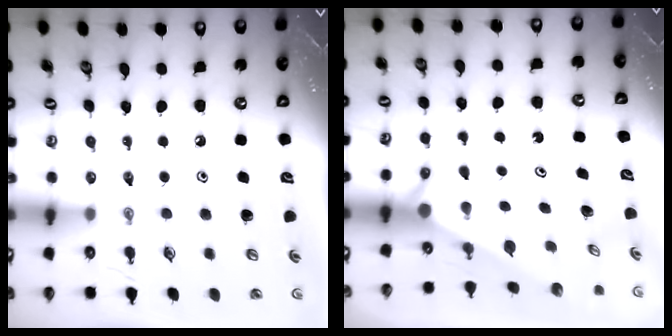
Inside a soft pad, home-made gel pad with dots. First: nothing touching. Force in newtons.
{"total": 2.8, "press": 2.8, "slide": 0.1}